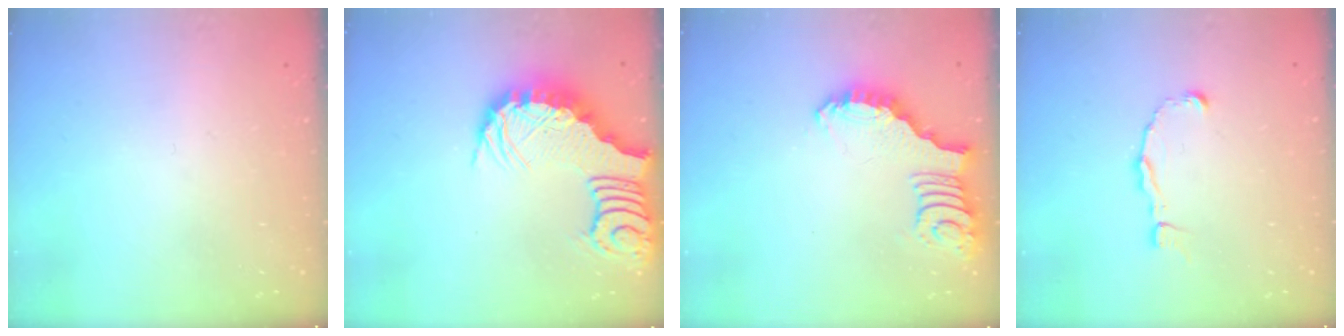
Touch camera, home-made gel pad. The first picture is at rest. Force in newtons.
{"total": 3.6, "press": 3.6, "slide": 0.7}
{"total": 2.6, "press": 2.6, "slide": 0.3}
{"total": 2.5, "press": 2.5, "slide": 0.2}